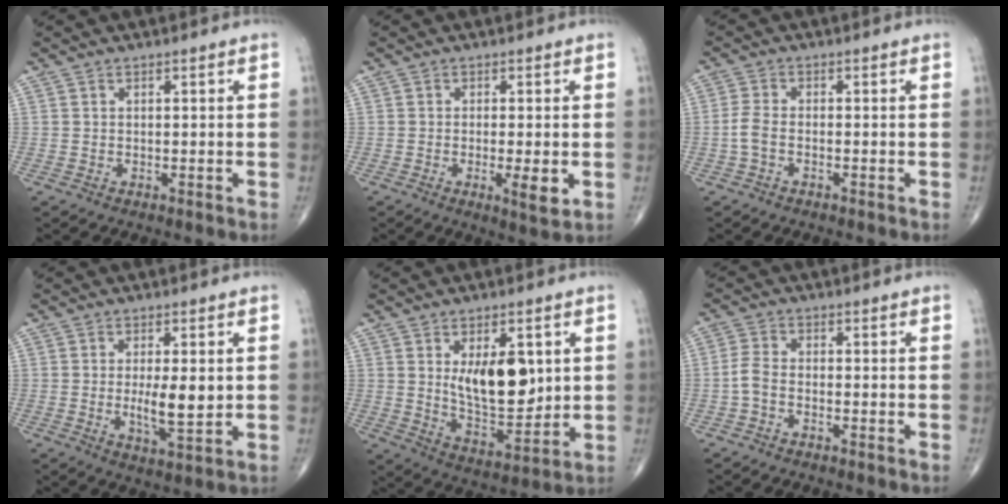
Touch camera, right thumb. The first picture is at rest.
{"total": 4.4, "force": [-0.9, 1.0, 4.2], "torque": [-0.066, -0.011, -0.016]}
{"total": 2.9, "force": [-1.0, 1.5, 2.3], "torque": [-0.055, 0.011, -0.025]}
{"total": 7.0, "force": [0.2, 2.2, 6.7], "torque": [-0.109, -0.015, 0.006]}
{"total": 13.0, "force": [2.8, 6.5, 10.9], "torque": [-0.141, -0.034, 0.060]}
{"total": 3.0, "force": [-1.3, 1.5, 2.2], "torque": [-0.052, 0.017, -0.033]}